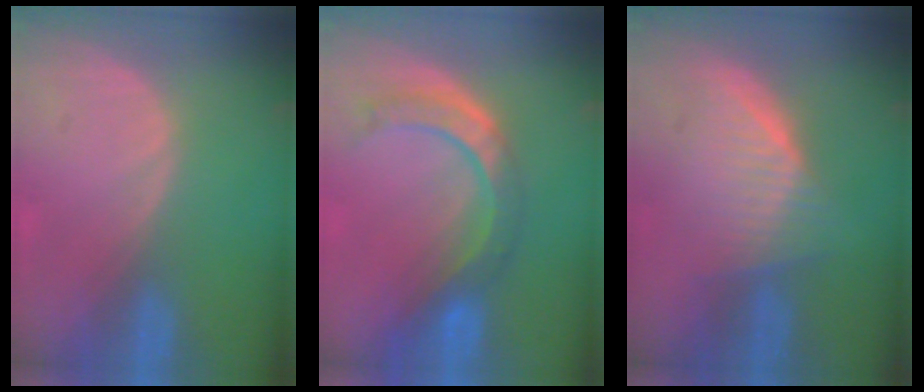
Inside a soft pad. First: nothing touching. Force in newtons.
{"total": 7.9, "press": 7.2, "slide": 3.3}
{"total": 6.1, "press": 6.1, "slide": 0.9}